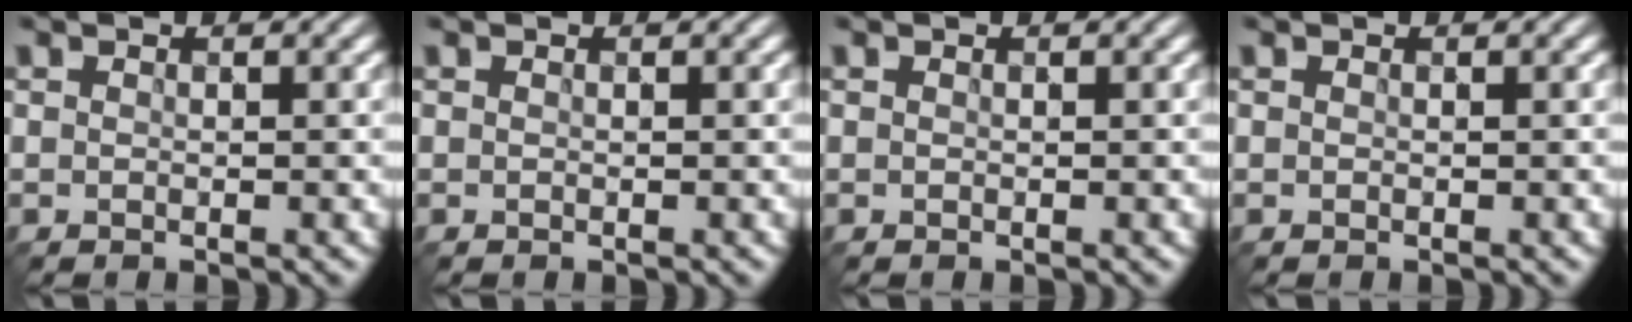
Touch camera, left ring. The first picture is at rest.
{"total": 0.0}
{"total": 0.0}
{"total": 0.0}